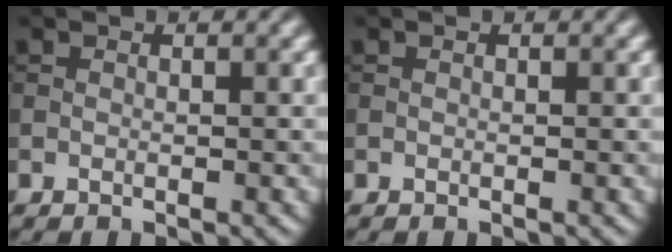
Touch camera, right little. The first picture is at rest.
{"total": 0.0}